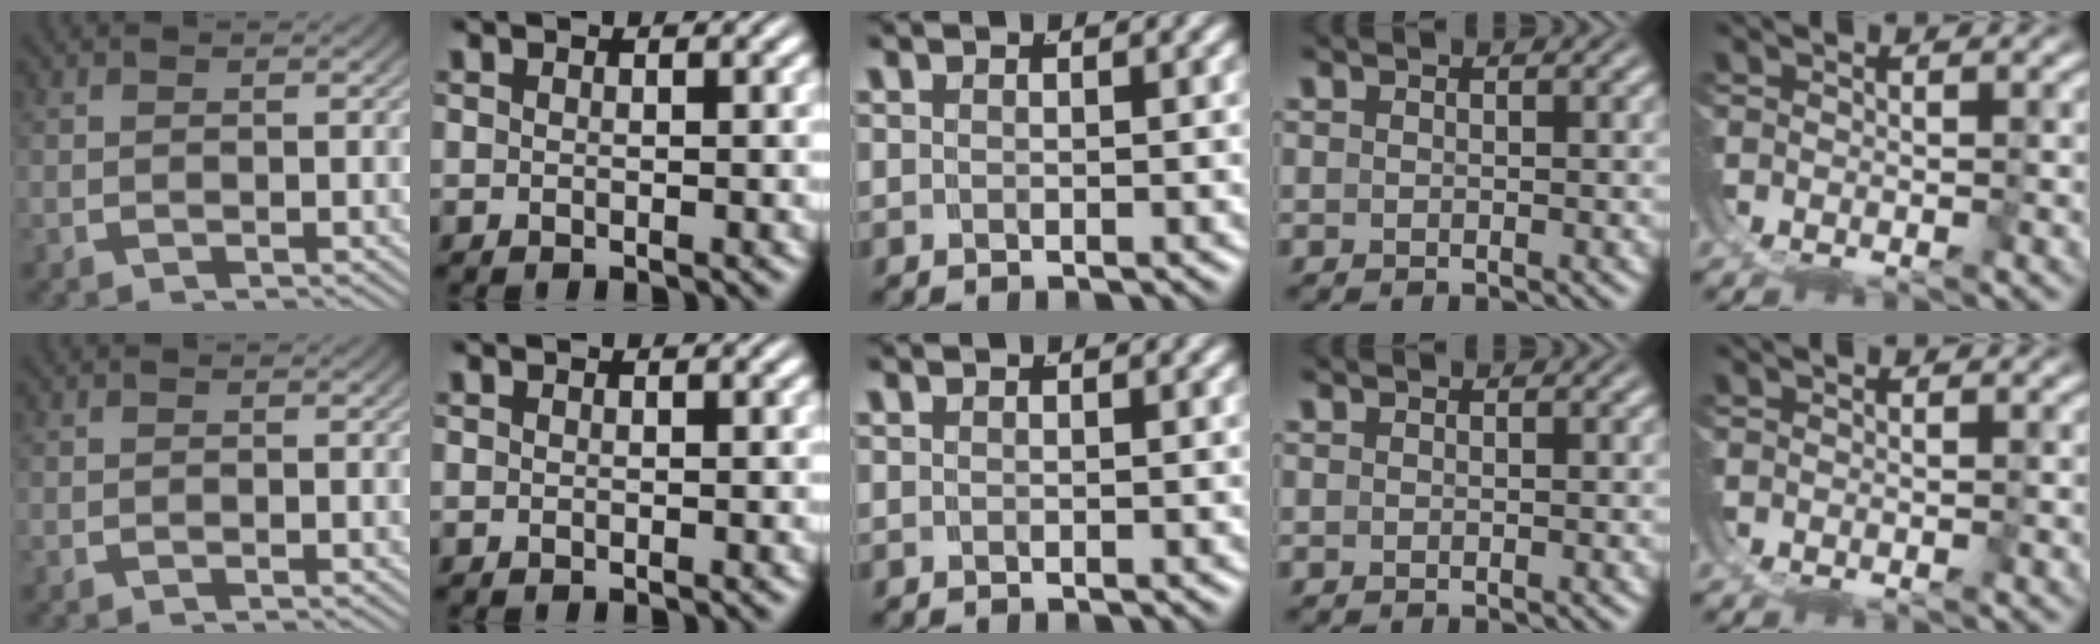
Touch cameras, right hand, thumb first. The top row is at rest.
{}